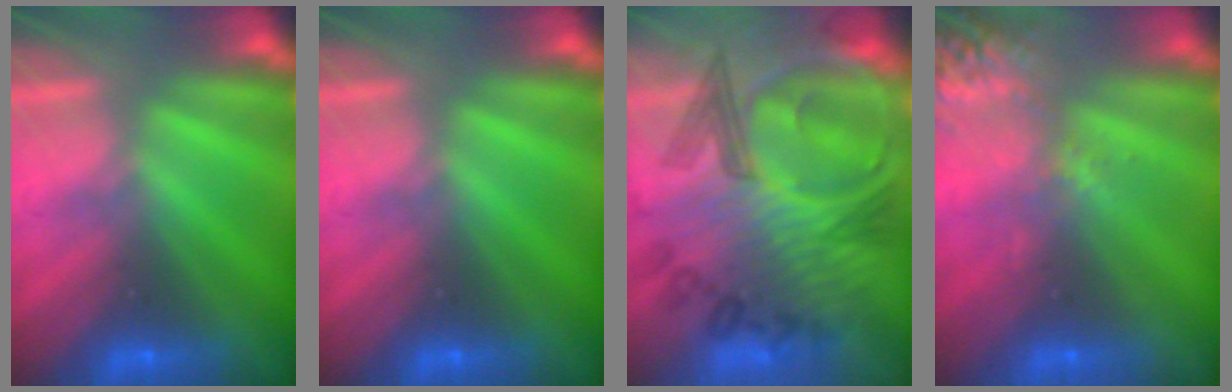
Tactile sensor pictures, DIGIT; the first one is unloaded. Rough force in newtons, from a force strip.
{"total": 0.0}
{"total": 7.0}
{"total": 2.6}